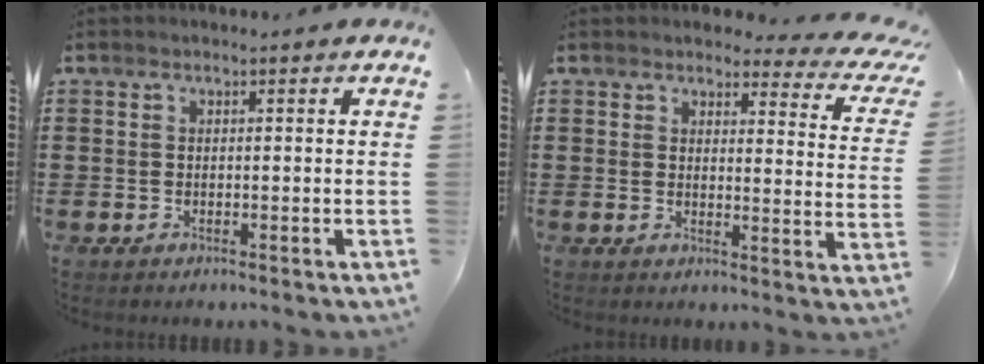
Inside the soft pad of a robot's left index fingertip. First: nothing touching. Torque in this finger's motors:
{"motor_torque": [0.95, -1.19, 0.29, 0.03]}